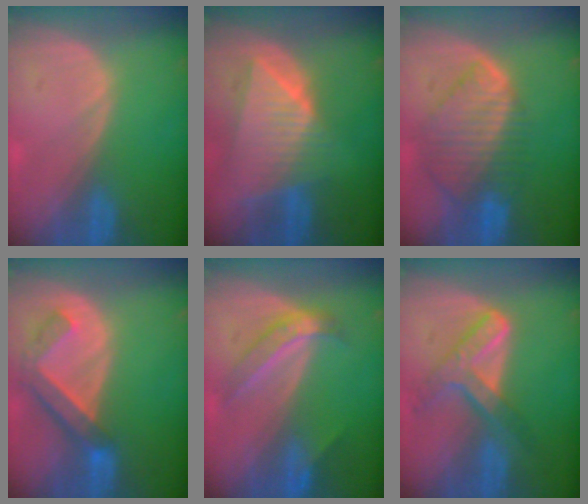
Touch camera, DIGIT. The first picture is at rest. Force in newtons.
{"total": 9.0, "press": 8.0, "slide": 4.2}
{"total": 9.3, "press": 8.0, "slide": 4.7}
{"total": 6.3, "press": 5.9, "slide": 2.2}
{"total": 5.2, "press": 4.8, "slide": 2.2}
{"total": 7.2, "press": 6.2, "slide": 3.8}